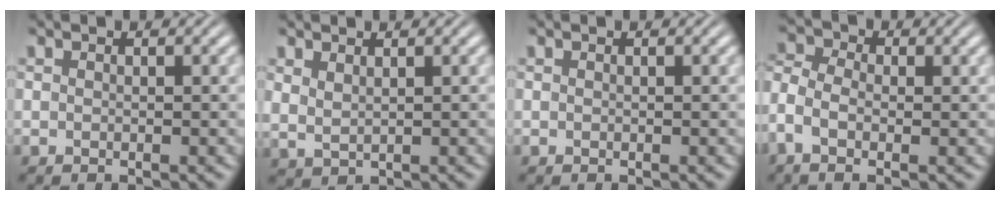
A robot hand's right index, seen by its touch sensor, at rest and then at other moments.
{"total": 1.6, "force": [1.3, 0.7, 0.7], "torque": [-0.018, -0.005, 0.037]}
{"total": 0.0}
{"total": 4.3, "force": [-0.3, 3.1, 3.0], "torque": [-0.085, -0.012, -0.007]}